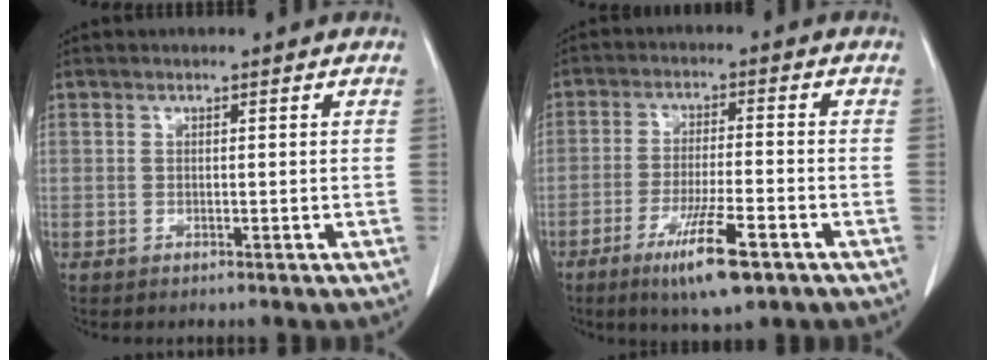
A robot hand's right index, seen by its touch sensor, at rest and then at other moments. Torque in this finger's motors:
{"motor_torque": [1.16, -0.71, 0.28, 0.06]}